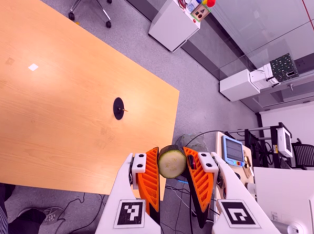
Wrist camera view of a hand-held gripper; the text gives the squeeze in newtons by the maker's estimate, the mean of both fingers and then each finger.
{"total": 8.0, "left": 7.8, "right": 8.1}